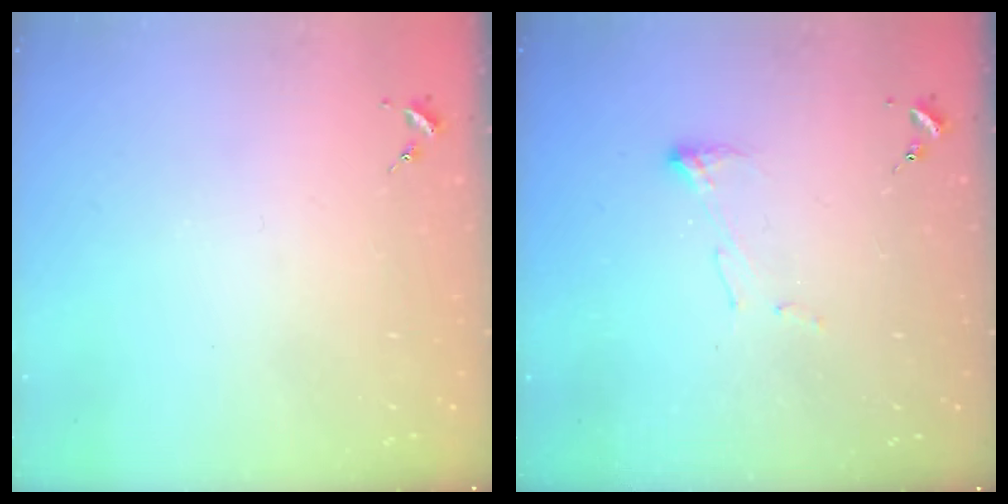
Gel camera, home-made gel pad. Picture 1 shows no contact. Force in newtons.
{"total": 5.8, "press": 5.8, "slide": 0.3}